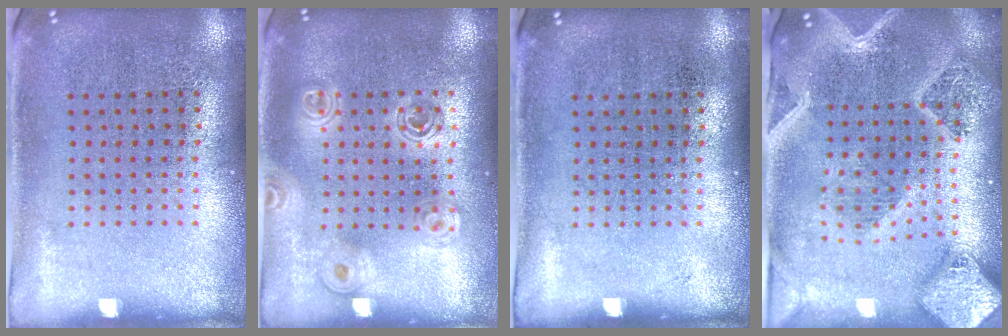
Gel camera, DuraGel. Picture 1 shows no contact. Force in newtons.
{"total": 1.7, "press": 1.5, "slide": 0.7}
{"total": 0.0}
{"total": 3.3, "press": 2.8, "slide": 1.8}